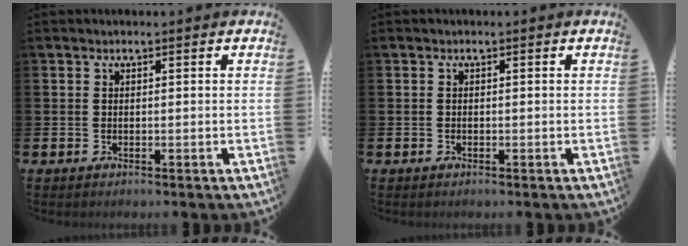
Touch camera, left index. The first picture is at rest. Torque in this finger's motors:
{"motor_torque": [-0.09, 0.26, -0.06, -0.01]}